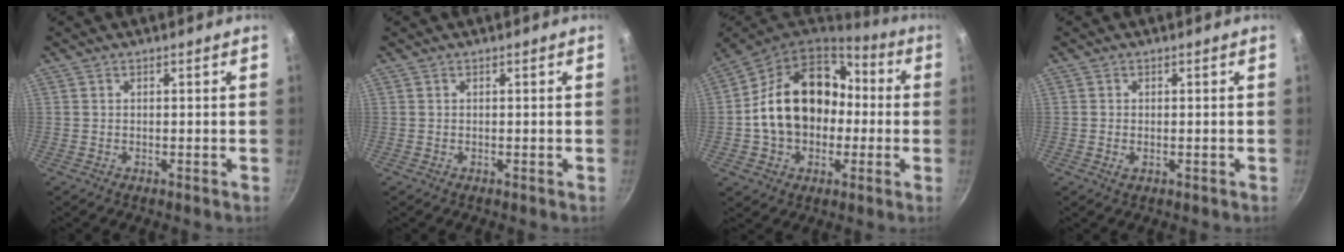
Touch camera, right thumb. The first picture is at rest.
{"total": 0.0}
{"total": 20.7, "force": [-0.2, 15.8, 13.4], "torque": [-0.208, 0.055, -0.001]}
{"total": 1.0, "force": [-0.2, 0.6, 0.7], "torque": [-0.015, -0.001, -0.003]}